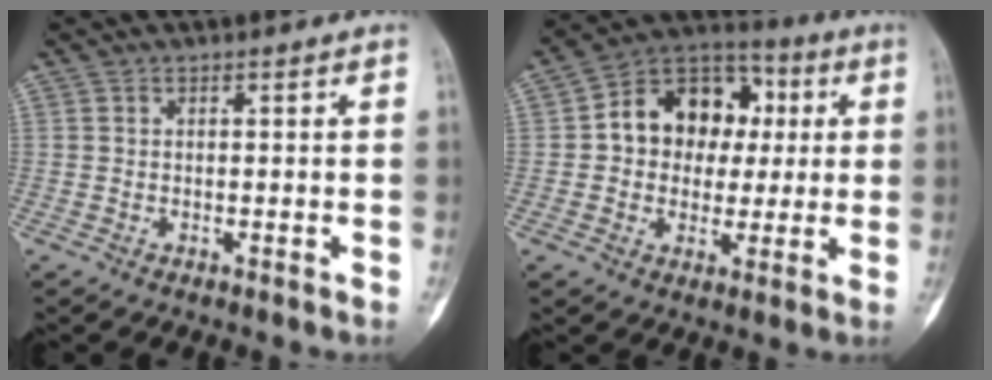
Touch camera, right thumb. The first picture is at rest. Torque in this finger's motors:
{"motor_torque": [-0.14, 0.54, 0.36, -0.23, 0.07]}